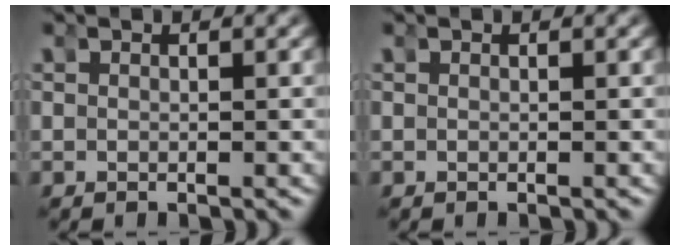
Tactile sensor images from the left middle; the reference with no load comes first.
{"total": 0.0}